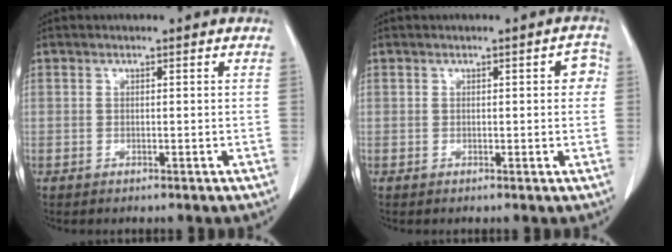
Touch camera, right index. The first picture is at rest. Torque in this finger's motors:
{"motor_torque": [0.07, -0.03, 0.03, 0.00]}